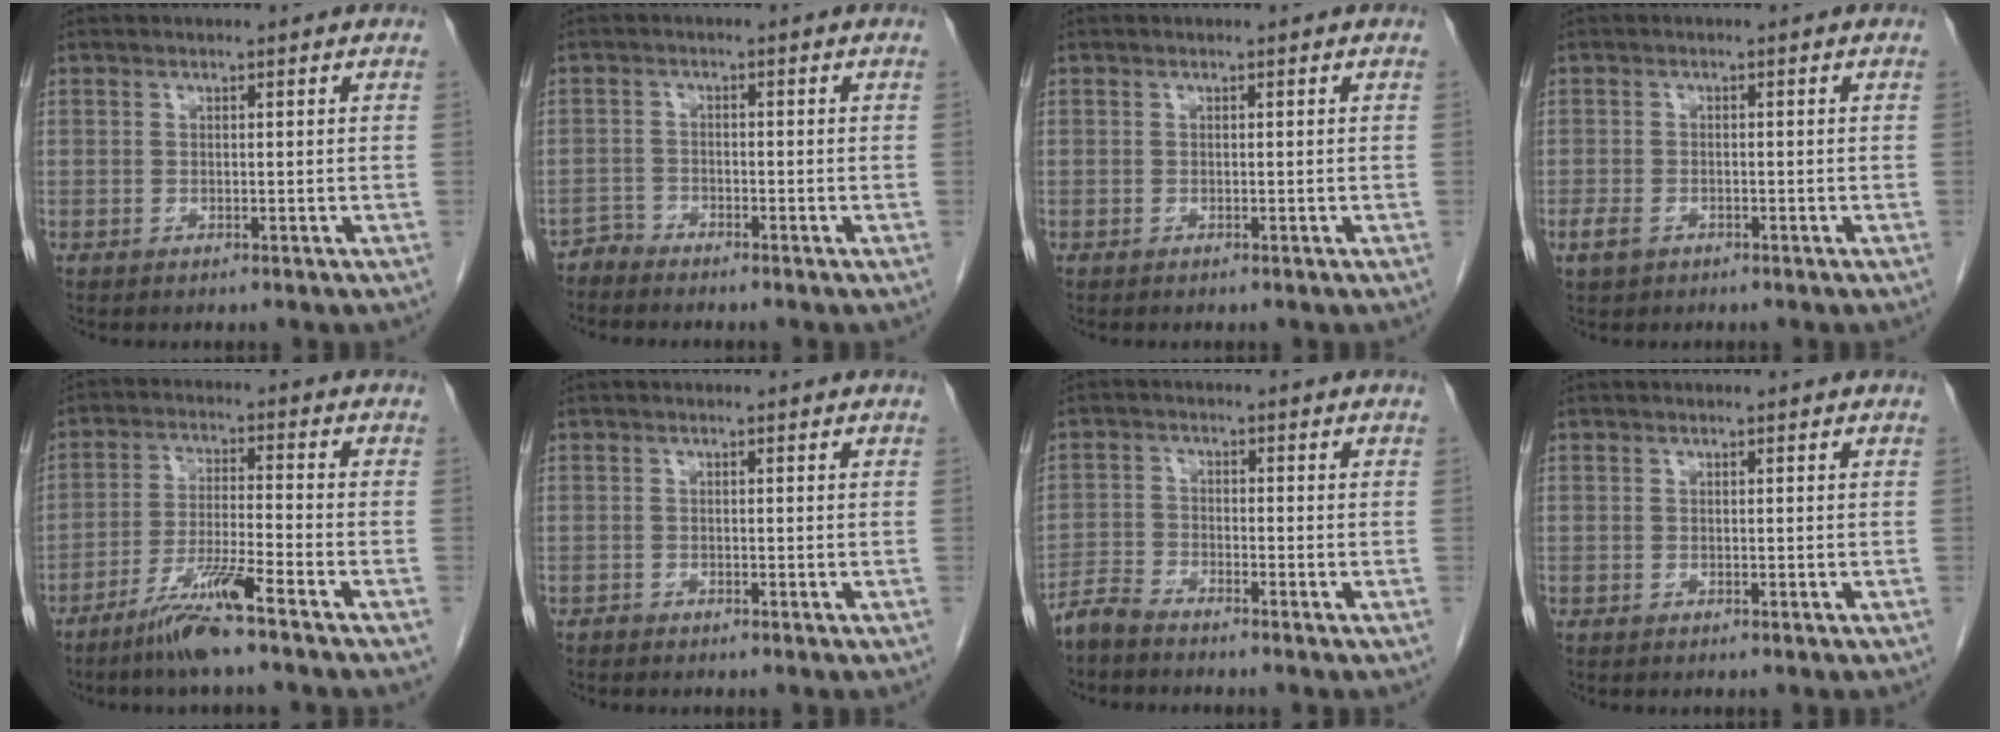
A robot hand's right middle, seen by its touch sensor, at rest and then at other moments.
{"total": 2.0, "force": [-1.9, 0.2, -0.7], "torque": [0.021, -0.005, -0.038]}
{"total": 0.0}
{"total": 2.3, "force": [-1.2, 1.5, 1.2], "torque": [-0.029, 0.001, -0.017]}
{"total": 8.2, "force": [-5.7, -0.6, 5.8], "torque": [-0.111, -0.020, -0.112]}
{"total": 0.6, "force": [-0.6, 0.2, 0.0], "torque": [-0.006, 0.001, -0.015]}
{"total": 3.3, "force": [-3.2, 0.4, 0.6], "torque": [-0.014, -0.009, -0.067]}
{"total": 0.0}